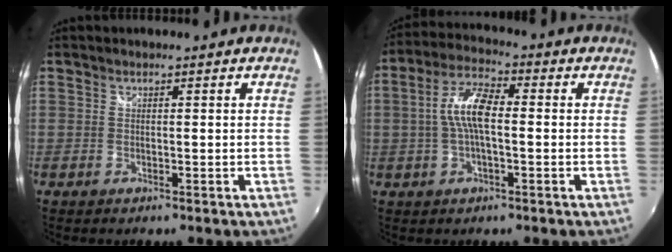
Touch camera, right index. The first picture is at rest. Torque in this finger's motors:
{"motor_torque": [0.32, -0.17, 0.32, 0.09]}